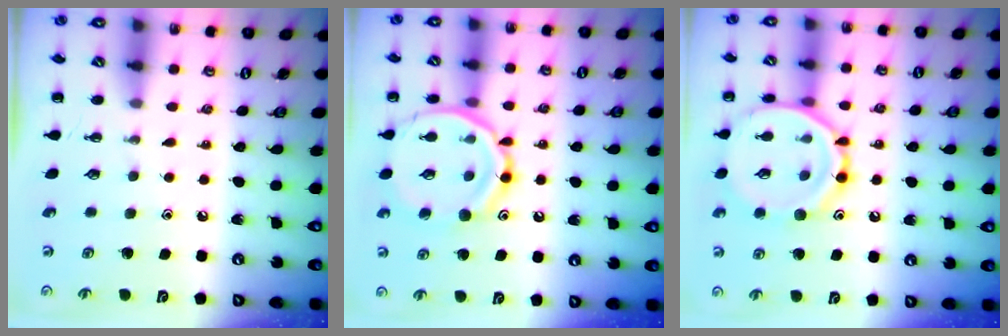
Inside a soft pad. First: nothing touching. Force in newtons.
{"total": 16.1, "press": 16.0, "slide": 1.8}
{"total": 15.1, "press": 15.0, "slide": 0.9}